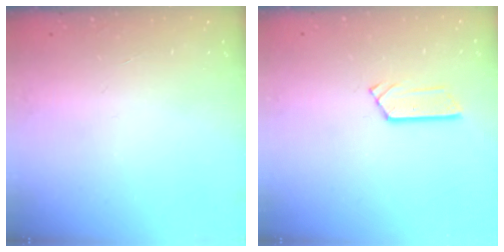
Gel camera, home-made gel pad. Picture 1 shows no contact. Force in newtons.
{"total": 4.3, "press": 4.2, "slide": 0.3}